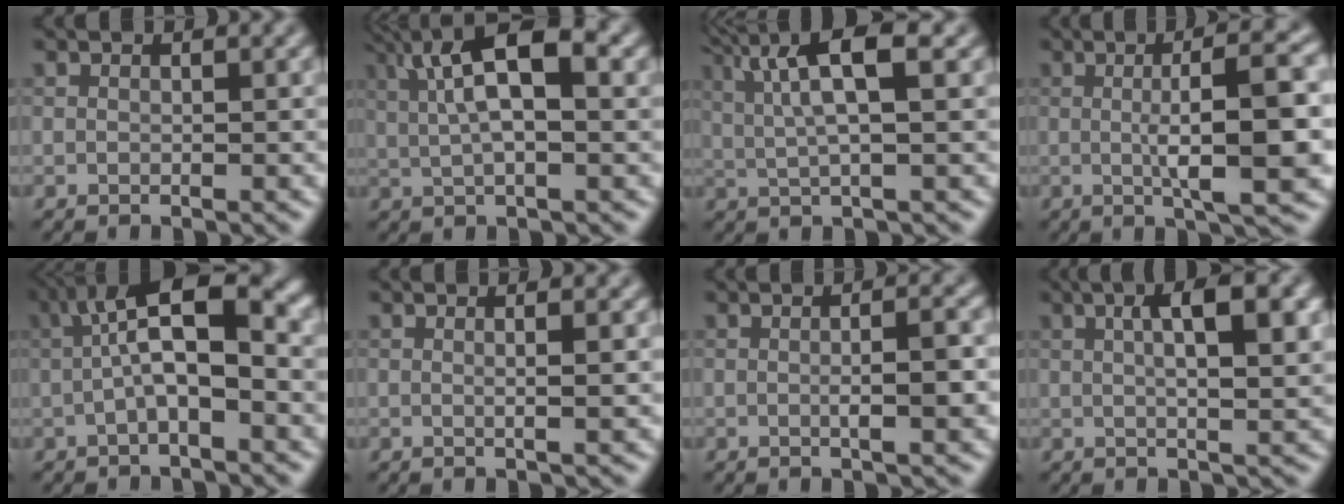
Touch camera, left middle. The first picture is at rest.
{"total": 7.6, "force": [1.9, 2.3, 7.0], "torque": [-0.125, 0.017, 0.033]}
{"total": 5.2, "force": [1.5, 0.6, 4.9], "torque": [-0.101, 0.013, 0.040]}
{"total": 8.8, "force": [-0.3, 1.5, 8.7], "torque": [-0.110, 0.016, 0.003]}
{"total": 7.6, "force": [0.3, 2.4, 7.2], "torque": [-0.130, 0.021, 0.006]}
{"total": 1.7, "force": [-0.1, 0.4, 1.7], "torque": [-0.025, 0.009, -0.007]}
{"total": 3.5, "force": [-0.6, 0.6, 3.4], "torque": [-0.049, 0.012, -0.001]}
{"total": 5.8, "force": [1.4, 1.4, 5.5], "torque": [-0.075, 0.012, 0.027]}